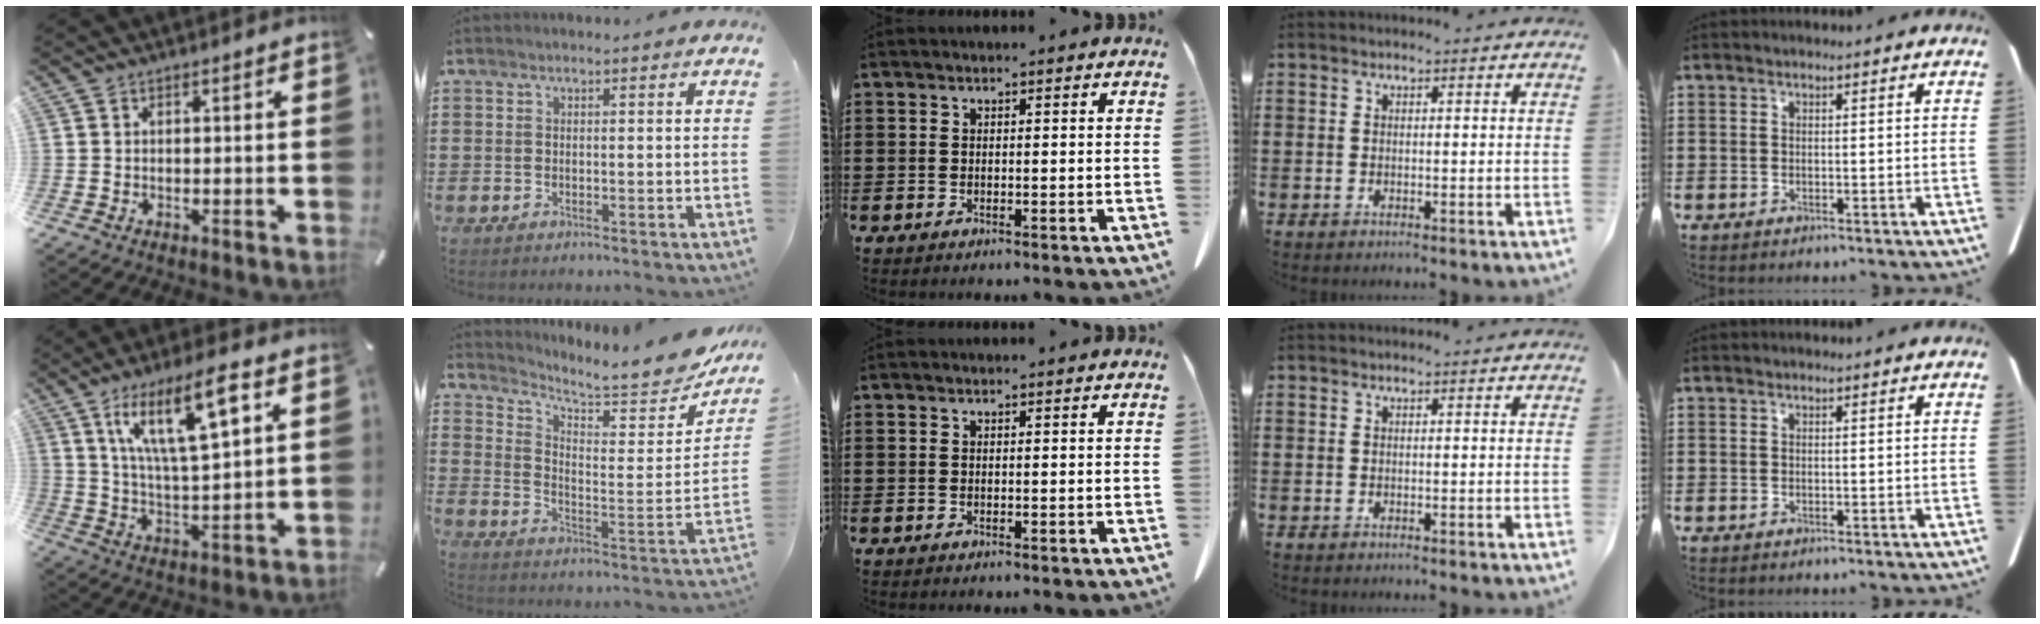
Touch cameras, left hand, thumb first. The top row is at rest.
{"thumb": {"total": 15.7, "force": [8.5, 4.6, 12.4], "torque": [-0.229, -0.022, 0.138]}, "index": {"total": 6.6, "force": [6.2, 0.7, 2.0], "torque": [-0.055, -0.053, 0.103]}}